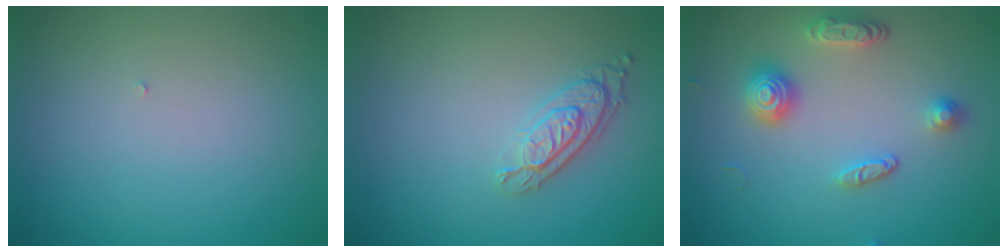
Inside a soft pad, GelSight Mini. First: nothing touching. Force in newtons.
{"total": 3.0, "press": 2.3, "slide": 1.9}
{"total": 3.1, "press": 2.9, "slide": 1.2}